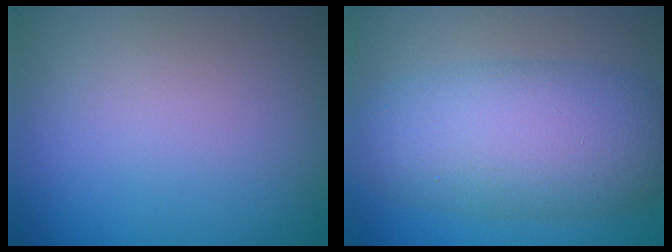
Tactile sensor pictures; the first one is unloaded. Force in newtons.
{"total": 7.9, "press": 7.9, "slide": 0.4}